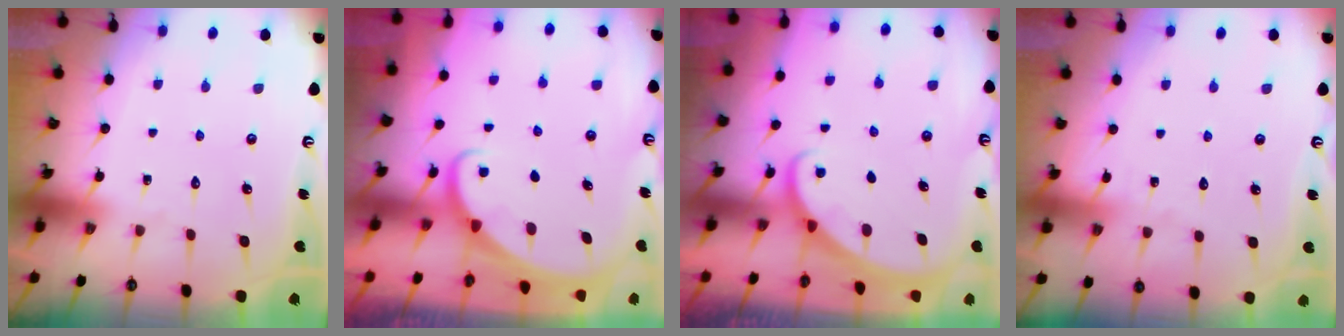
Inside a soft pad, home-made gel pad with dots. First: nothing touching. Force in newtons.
{"total": 1.6, "press": 1.6, "slide": 0.0}
{"total": 1.6, "press": 1.6, "slide": 0.1}
{"total": 2.0, "press": 2.0, "slide": 0.2}